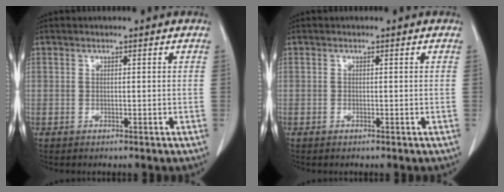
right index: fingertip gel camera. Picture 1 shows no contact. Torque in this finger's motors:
{"motor_torque": [0.06, -0.03, -0.04, -0.01]}